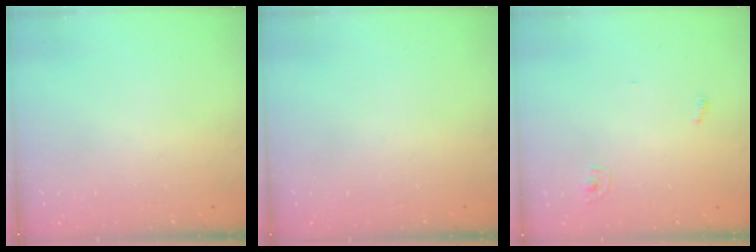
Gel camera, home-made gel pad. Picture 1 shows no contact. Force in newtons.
{"total": 0.0}
{"total": 2.8, "press": 2.8, "slide": 0.1}